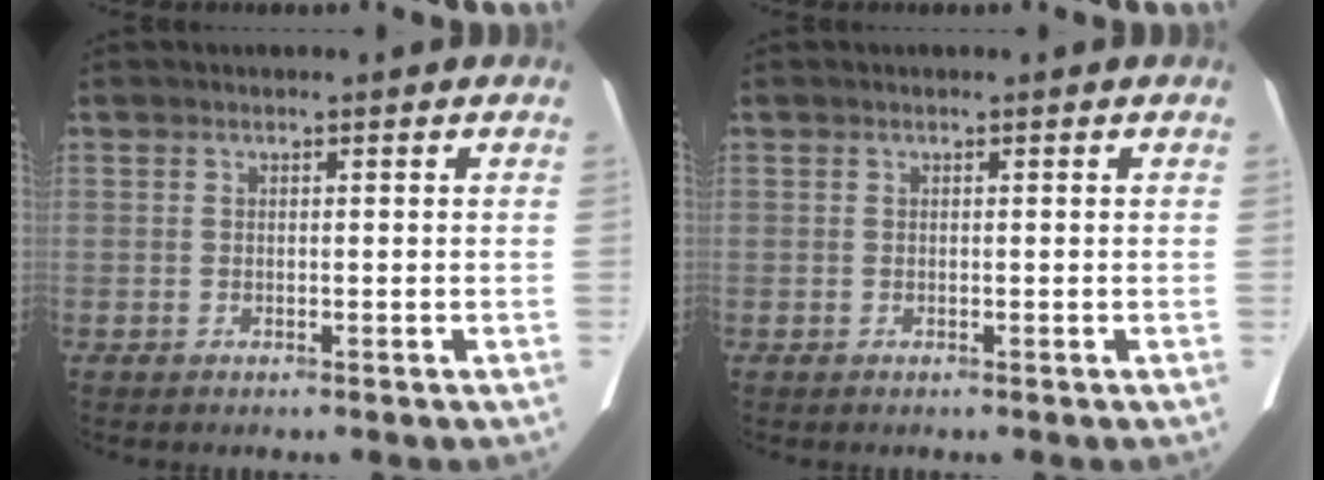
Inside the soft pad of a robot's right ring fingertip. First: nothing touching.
{"total": 0.0}